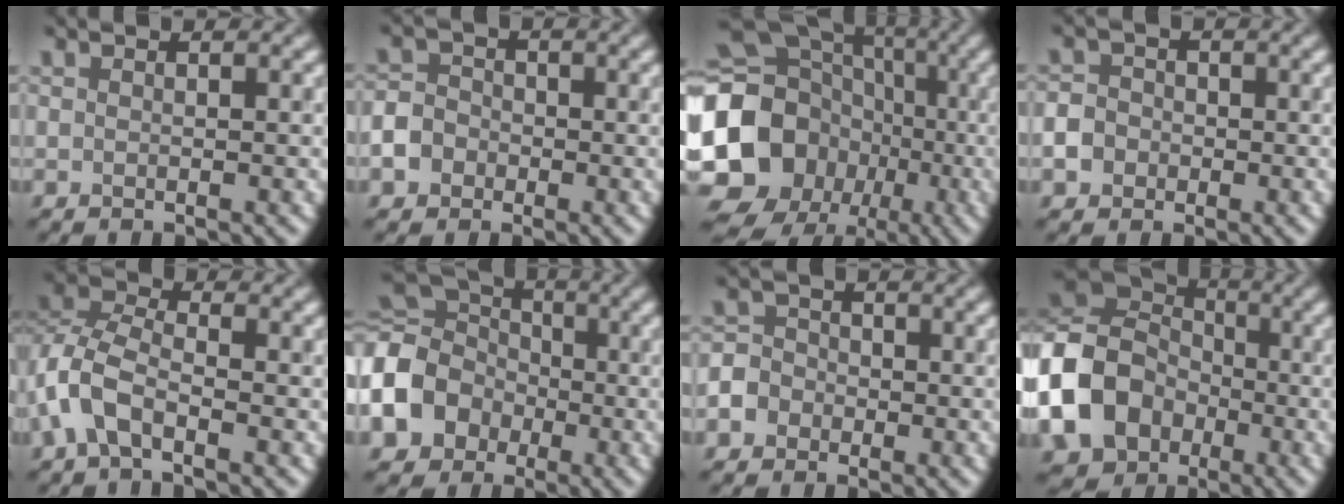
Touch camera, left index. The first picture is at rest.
{"total": 4.2, "force": [-1.8, 3.5, 1.5], "torque": [-0.015, -0.006, -0.044]}
{"total": 19.9, "force": [-3.7, 17.6, 8.4], "torque": [-0.177, -0.006, -0.099]}
{"total": 3.5, "force": [-1.2, 3.0, 1.3], "torque": [-0.011, 0.001, -0.032]}
{"total": 4.7, "force": [-1.9, 2.7, 3.4], "torque": [-0.078, 0.008, -0.055]}
{"total": 12.2, "force": [-2.8, 10.3, 5.9], "torque": [-0.152, -0.015, -0.082]}
{"total": 4.3, "force": [-2.0, 3.7, 1.2], "torque": [-0.006, -0.001, -0.050]}
{"total": 11.4, "force": [-2.9, 9.2, 5.9], "torque": [-0.149, -0.011, -0.073]}